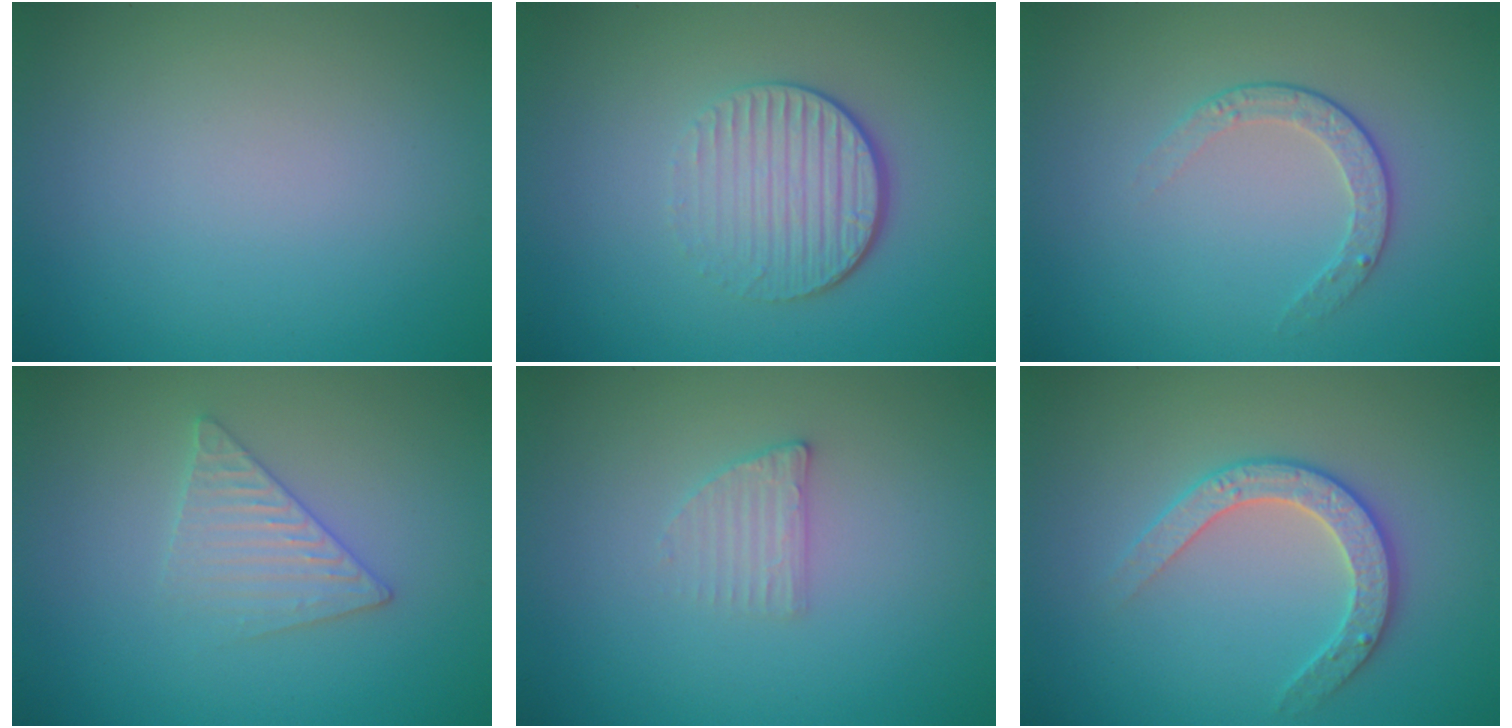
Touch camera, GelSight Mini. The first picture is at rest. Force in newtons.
{"total": 4.2, "press": 2.8, "slide": 3.1}
{"total": 2.1, "press": 1.4, "slide": 1.5}
{"total": 2.6, "press": 2.6, "slide": 0.3}
{"total": 1.6, "press": 1.5, "slide": 0.3}
{"total": 2.8, "press": 2.7, "slide": 0.6}